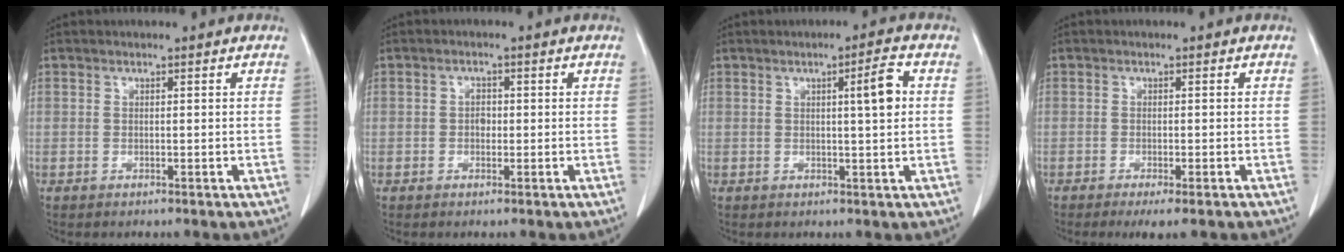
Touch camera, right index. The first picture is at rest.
{"total": 1.5, "force": [-0.2, 1.1, 1.0], "torque": [-0.014, 0.005, -0.004]}
{"total": 4.2, "force": [0.8, 0.0, 4.2], "torque": [-0.062, 0.001, 0.011]}
{"total": 4.2, "force": [-3.1, 0.5, 2.8], "torque": [-0.031, -0.010, -0.042]}